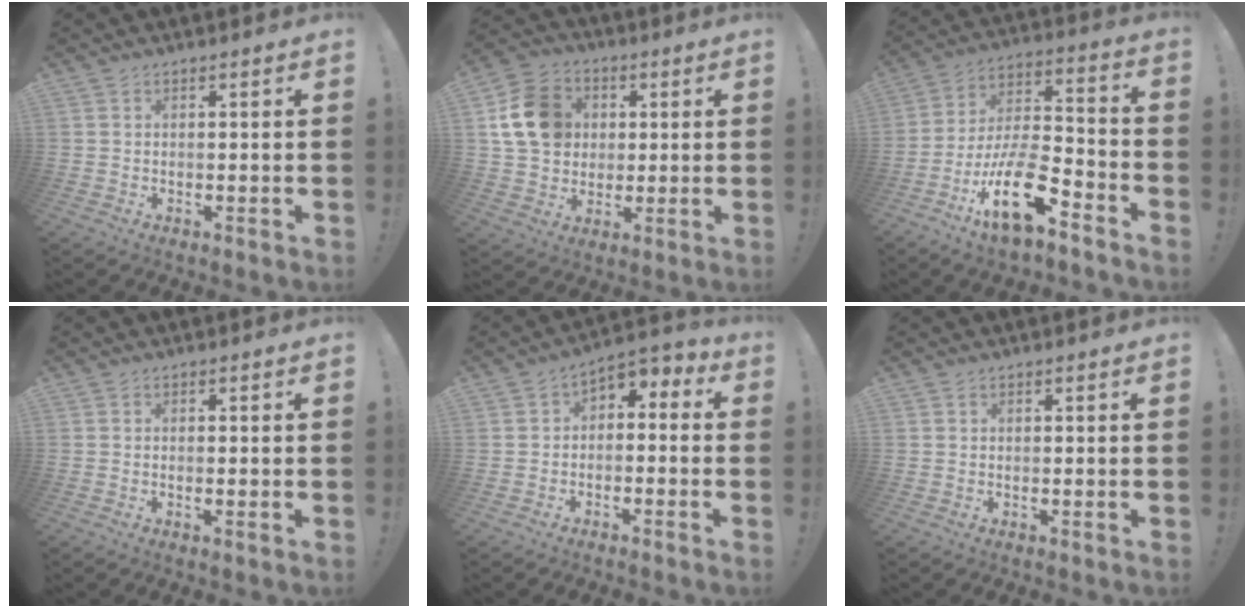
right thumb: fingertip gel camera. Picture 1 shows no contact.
{"total": 15.7, "force": [3.5, 13.0, 8.1], "torque": [-0.114, 0.000, 0.076]}
{"total": 19.6, "force": [-10.5, 7.4, 14.7], "torque": [-0.279, 0.066, -0.168]}
{"total": 0.9, "force": [-0.4, 0.0, 0.7], "torque": [-0.008, -0.003, -0.009]}
{"total": 3.9, "force": [-2.2, 2.5, 2.0], "torque": [-0.018, 0.011, -0.039]}
{"total": 0.0}